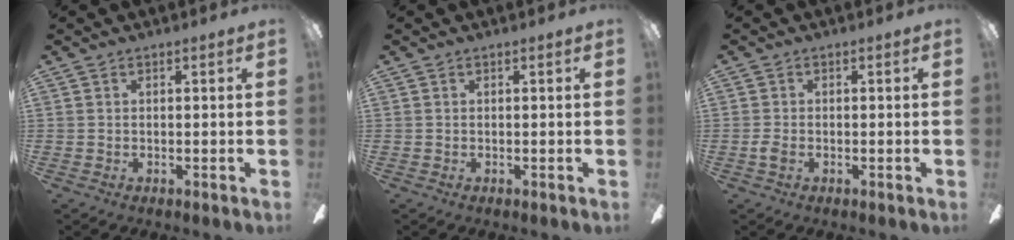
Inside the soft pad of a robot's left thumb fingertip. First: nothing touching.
{"total": 0.0}
{"total": 1.8, "force": [-0.7, 0.9, 1.3], "torque": [-0.030, -0.001, -0.014]}